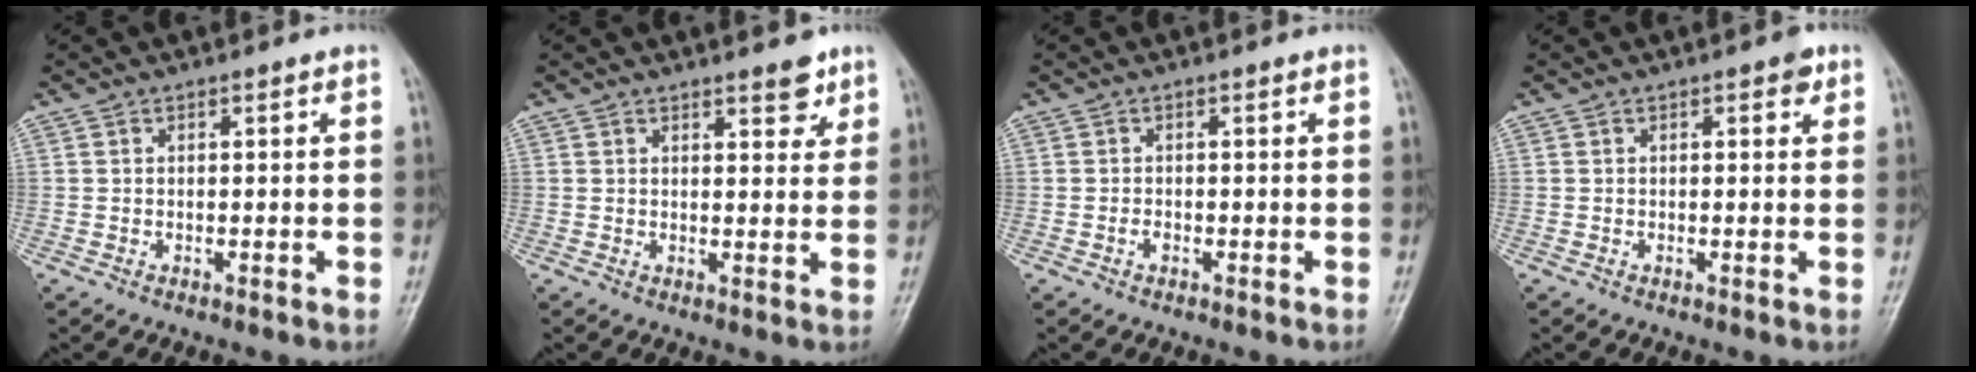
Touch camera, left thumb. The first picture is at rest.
{"total": 4.0, "force": [2.8, 1.6, 2.3], "torque": [-0.012, -0.016, 0.036]}
{"total": 0.9, "force": [-0.4, 0.6, 0.6], "torque": [-0.008, 0.001, -0.008]}
{"total": 1.9, "force": [1.0, 0.9, 1.3], "torque": [-0.008, -0.001, 0.009]}